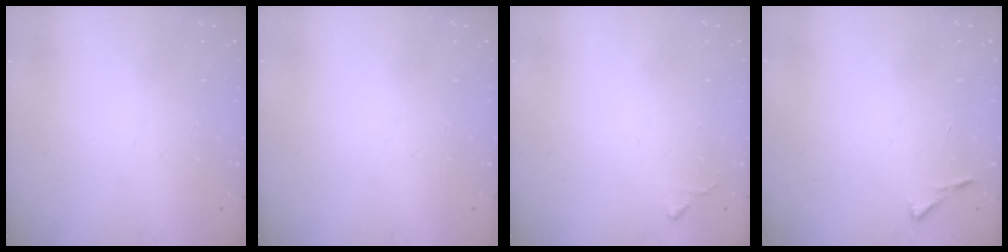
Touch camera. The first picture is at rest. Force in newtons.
{"total": 0.0}
{"total": 5.1, "press": 5.0, "slide": 0.7}
{"total": 3.5, "press": 3.4, "slide": 0.5}